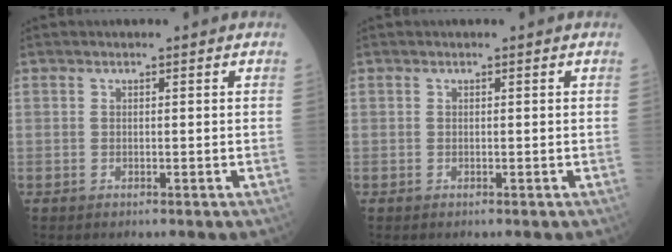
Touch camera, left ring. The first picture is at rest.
{"total": 0.0}